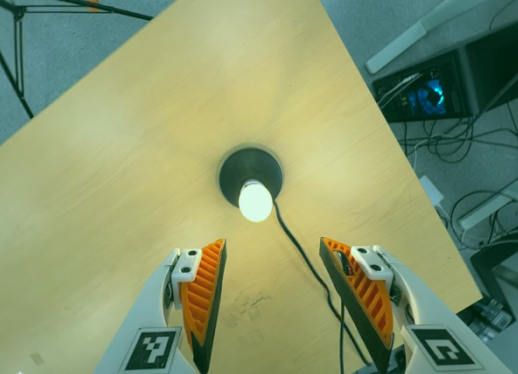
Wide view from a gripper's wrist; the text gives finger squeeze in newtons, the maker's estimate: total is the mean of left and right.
{"total": 0.0}